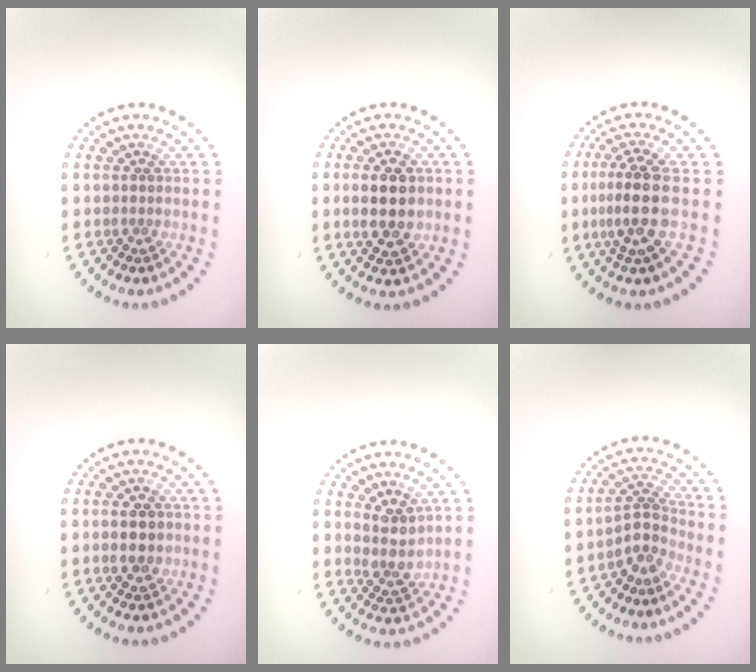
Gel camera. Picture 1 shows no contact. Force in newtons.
{"total": 4.3, "press": 4.3, "slide": 0.3}
{"total": 3.9, "press": 3.3, "slide": 2.1}
{"total": 2.4, "press": 2.4, "slide": 0.1}
{"total": 2.9, "press": 2.4, "slide": 1.6}
{"total": 2.5, "press": 1.7, "slide": 1.9}